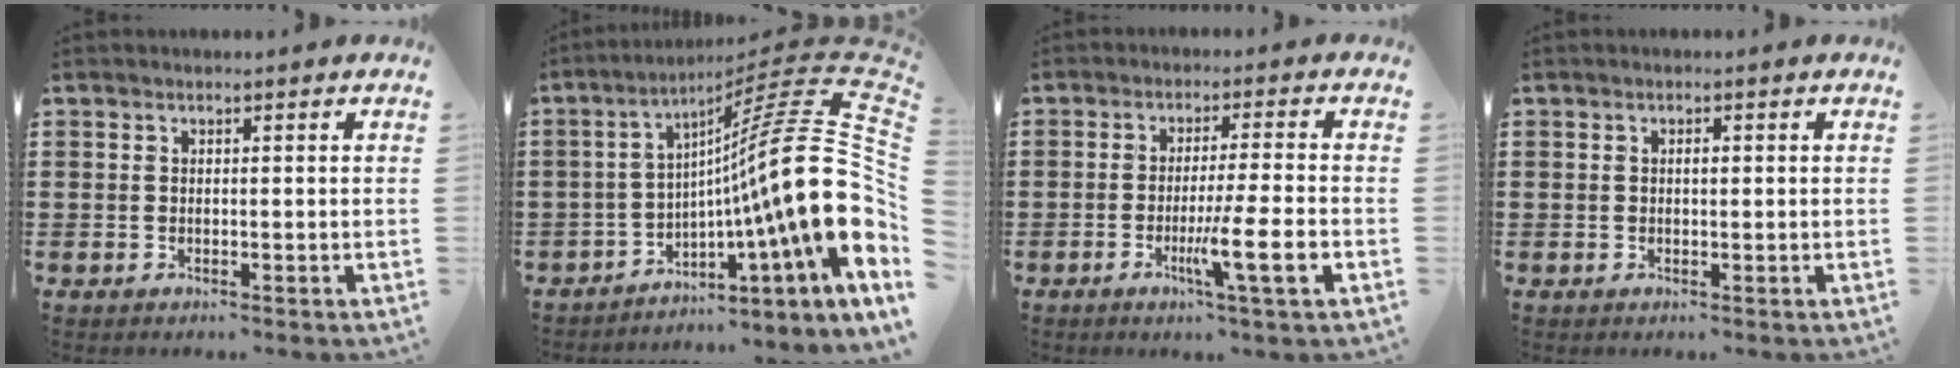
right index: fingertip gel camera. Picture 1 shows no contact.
{"total": 20.0, "force": [0.7, 3.6, 19.7], "torque": [-0.317, -0.046, -0.007]}
{"total": 7.9, "force": [-2.7, -0.3, 7.4], "torque": [-0.126, -0.016, -0.047]}
{"total": 1.0, "force": [0.1, 0.3, 0.9], "torque": [-0.018, -0.001, 0.001]}